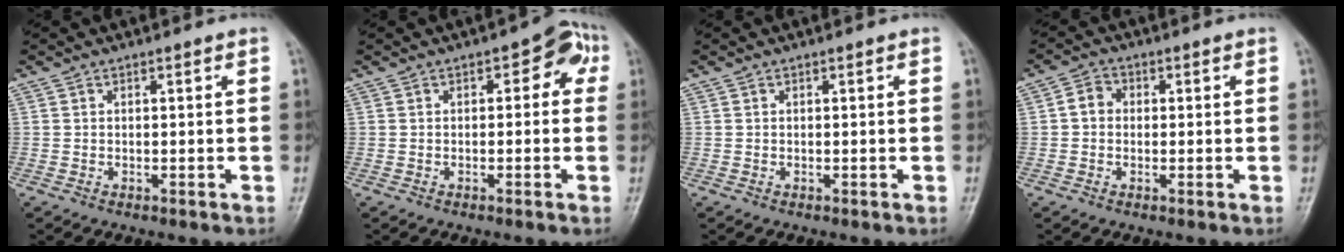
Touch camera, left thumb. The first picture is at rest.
{"total": 5.1, "force": [0.5, 3.2, 3.9], "torque": [-0.014, 0.020, -0.006]}
{"total": 0.0}
{"total": 3.5, "force": [-0.1, 3.1, 1.7], "torque": [-0.015, 0.010, -0.011]}